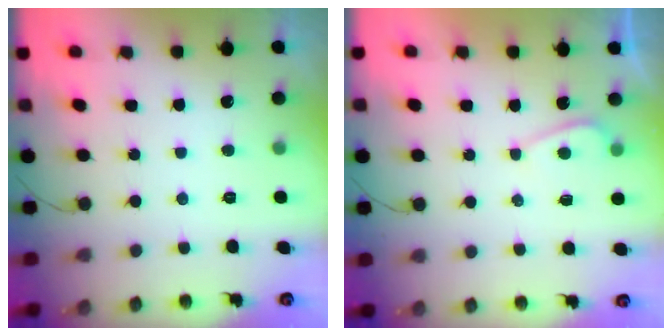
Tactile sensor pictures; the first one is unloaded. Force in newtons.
{"total": 3.2, "press": 3.2, "slide": 0.3}